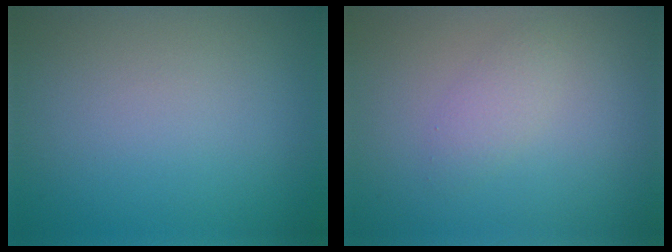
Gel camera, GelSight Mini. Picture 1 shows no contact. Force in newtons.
{"total": 1.6, "press": 1.6, "slide": 0.1}